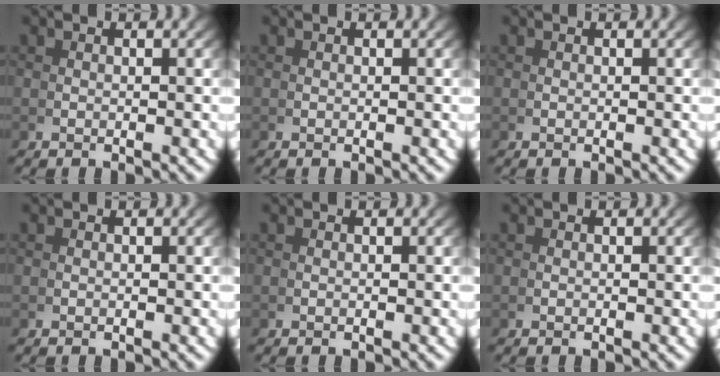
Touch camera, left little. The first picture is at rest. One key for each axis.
{"total": 0.0}
{"total": 0.0}
{"total": 0.0}
{"total": 0.0}
{"total": 0.0}